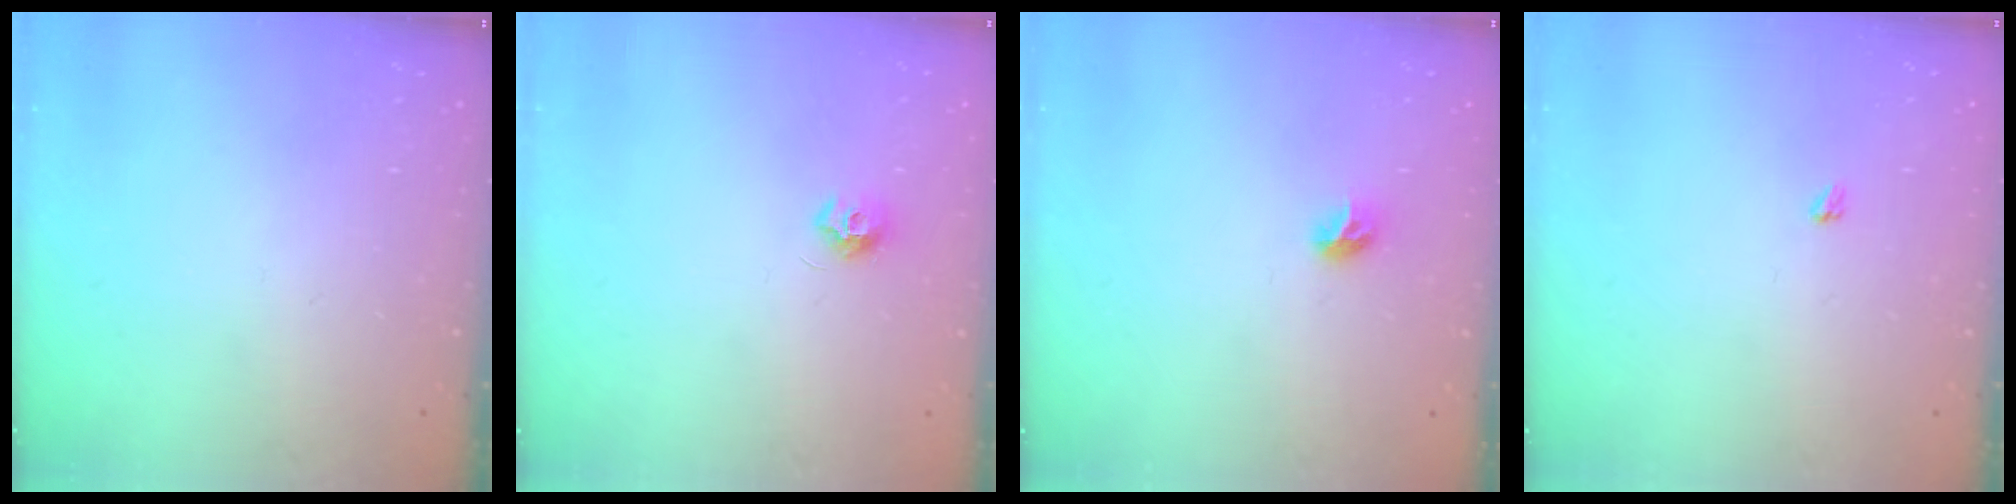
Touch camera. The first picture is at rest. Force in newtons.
{"total": 7.2, "press": 7.2, "slide": 0.4}
{"total": 5.4, "press": 5.4, "slide": 0.5}
{"total": 2.4, "press": 2.4, "slide": 0.4}